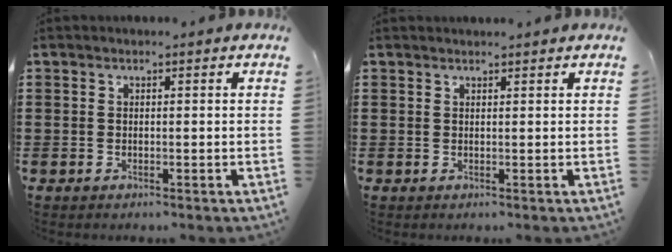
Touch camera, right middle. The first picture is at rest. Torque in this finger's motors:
{"motor_torque": [-0.02, -0.02, 0.05, 0.00]}